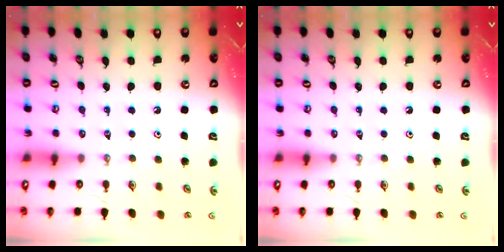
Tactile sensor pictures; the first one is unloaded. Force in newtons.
{"total": 0.0}